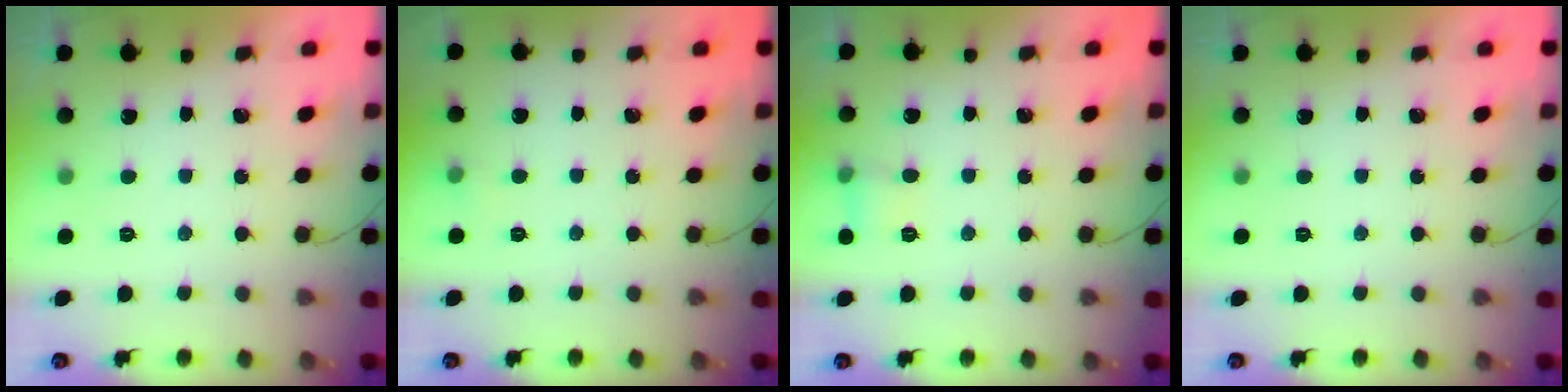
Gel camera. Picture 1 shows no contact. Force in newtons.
{"total": 3.6, "press": 3.5, "slide": 1.1}
{"total": 4.8, "press": 4.6, "slide": 1.4}
{"total": 0.0}